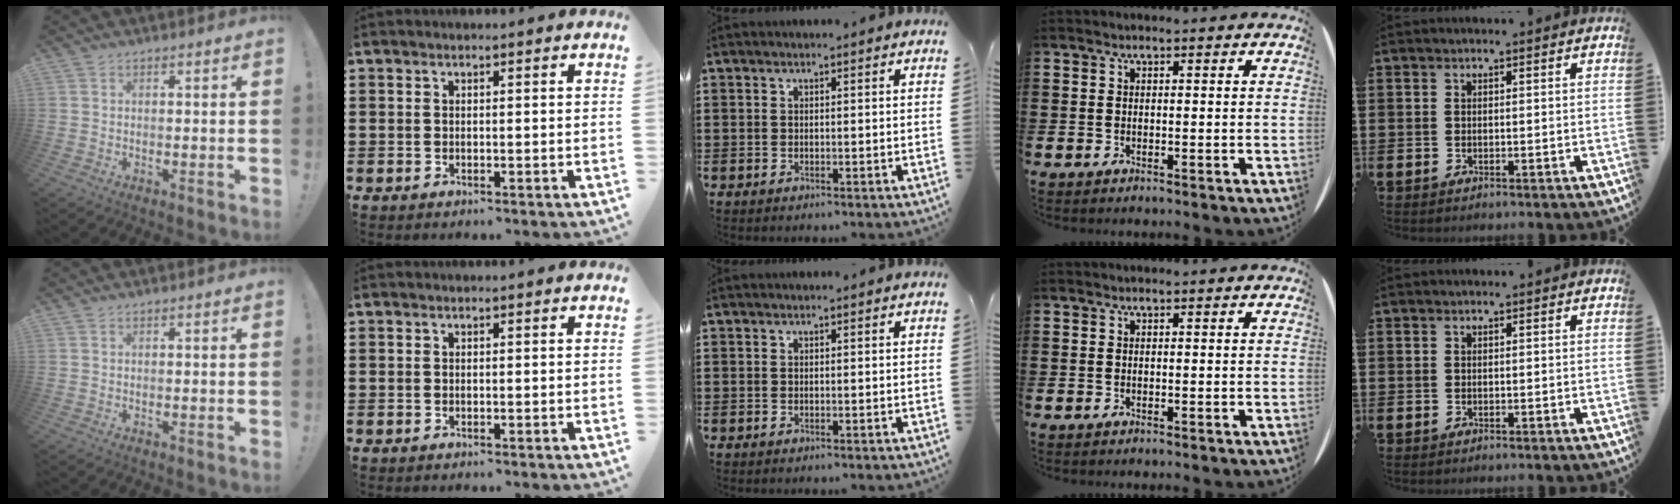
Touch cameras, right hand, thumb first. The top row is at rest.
{}